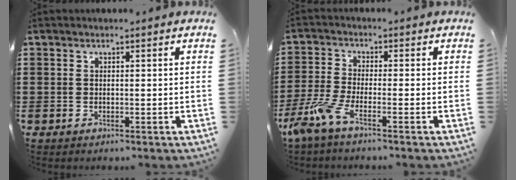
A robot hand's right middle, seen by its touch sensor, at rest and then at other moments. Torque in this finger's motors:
{"motor_torque": [1.30, -0.84, 0.49, 0.11]}